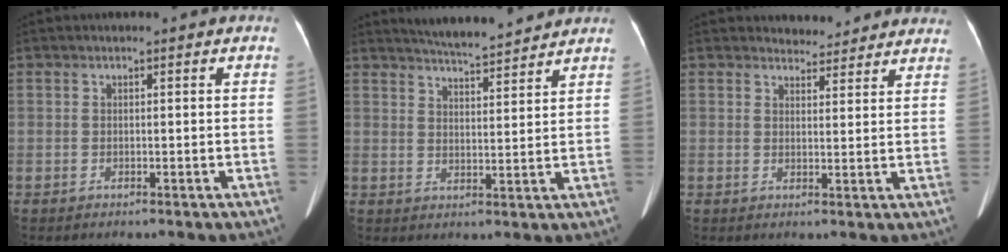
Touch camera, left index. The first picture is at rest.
{"total": 9.2, "force": [8.7, 0.3, 2.8], "torque": [-0.052, 0.012, 0.126]}
{"total": 7.0, "force": [6.7, 1.9, 0.3], "torque": [0.014, 0.006, 0.061]}